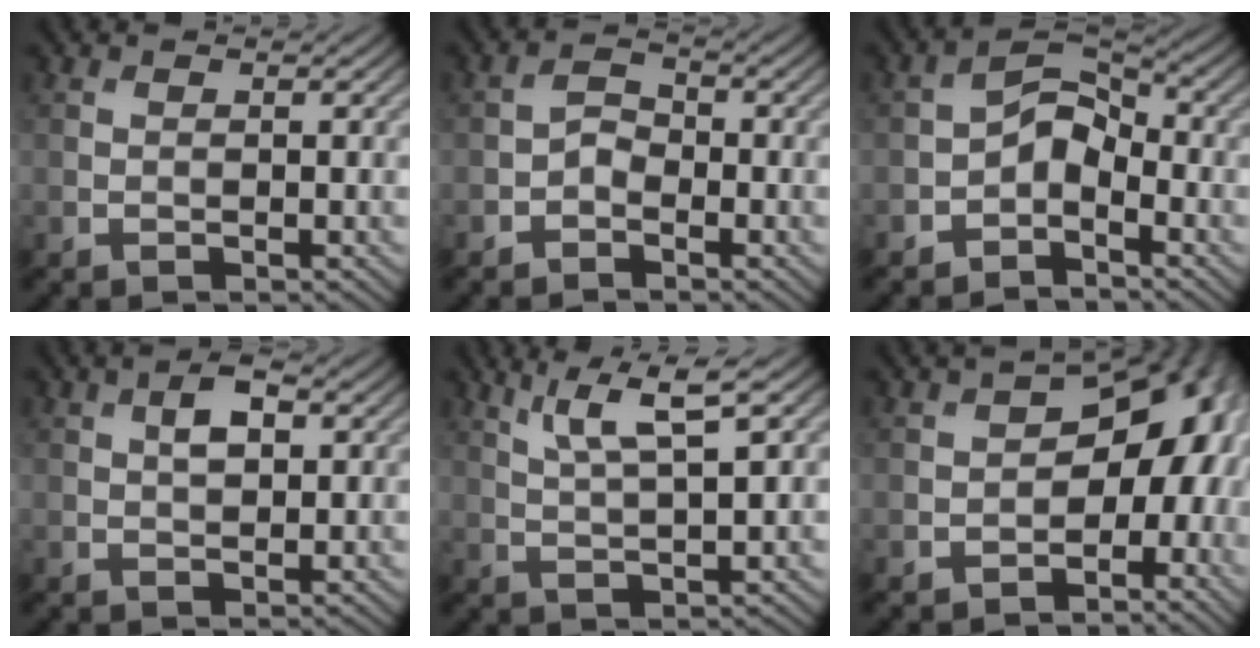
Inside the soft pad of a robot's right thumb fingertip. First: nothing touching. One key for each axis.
{"total": 2.2, "fx": -1.2, "fy": 1.4, "fz": 1.1, "tx": -0.021, "ty": 0.008, "tz": -0.030}
{"total": 4.6, "fx": -2.2, "fy": 2.7, "fz": 3.0, "tx": -0.048, "ty": 0.010, "tz": -0.051}
{"total": 3.5, "fx": 1.0, "fy": 1.7, "fz": 2.9, "tx": -0.053, "ty": 0.006, "tz": 0.016}
{"total": 6.6, "fx": 3.3, "fy": 1.0, "fz": 5.7, "tx": -0.115, "ty": 0.014, "tz": 0.070}
{"total": 10.5, "fx": -1.5, "fy": 6.9, "fz": 7.8, "tx": -0.083, "ty": 0.000, "tz": -0.033}